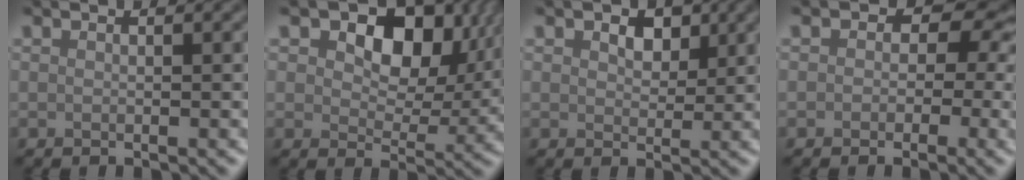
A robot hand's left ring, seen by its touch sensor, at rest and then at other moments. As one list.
[{"total": 9.5, "force": [3.7, 6.0, 6.4], "torque": [-0.102, -0.005, 0.055]}, {"total": 2.7, "force": [1.3, 1.7, 1.5], "torque": [-0.027, -0.001, 0.016]}, {"total": 3.9, "force": [0.3, 3.1, 2.4], "torque": [-0.008, 0.006, 0.000]}]